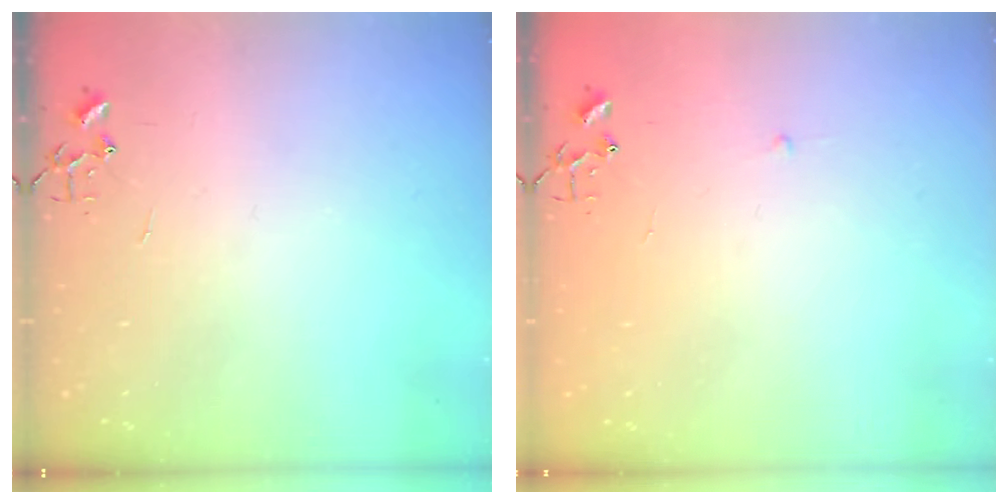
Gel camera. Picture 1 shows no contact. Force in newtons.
{"total": 2.3, "press": 2.3, "slide": 0.3}